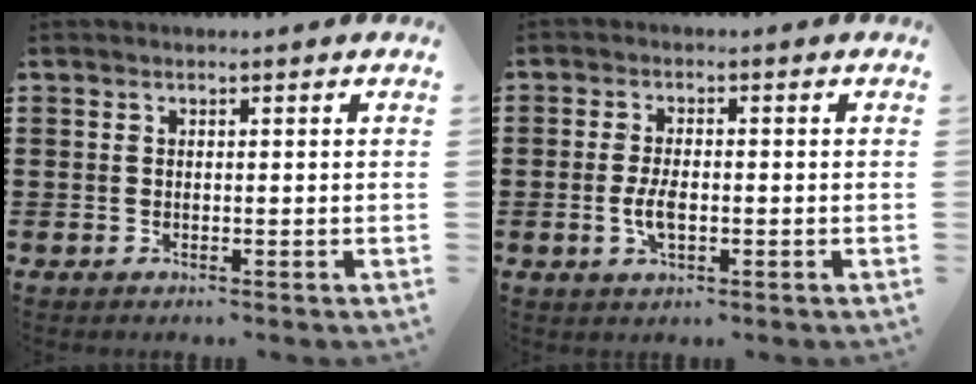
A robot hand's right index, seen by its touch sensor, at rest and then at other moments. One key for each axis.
{"total": 4.1, "fx": -0.7, "fy": 1.7, "fz": 3.7, "tx": -0.081, "ty": -0.004, "tz": -0.016}